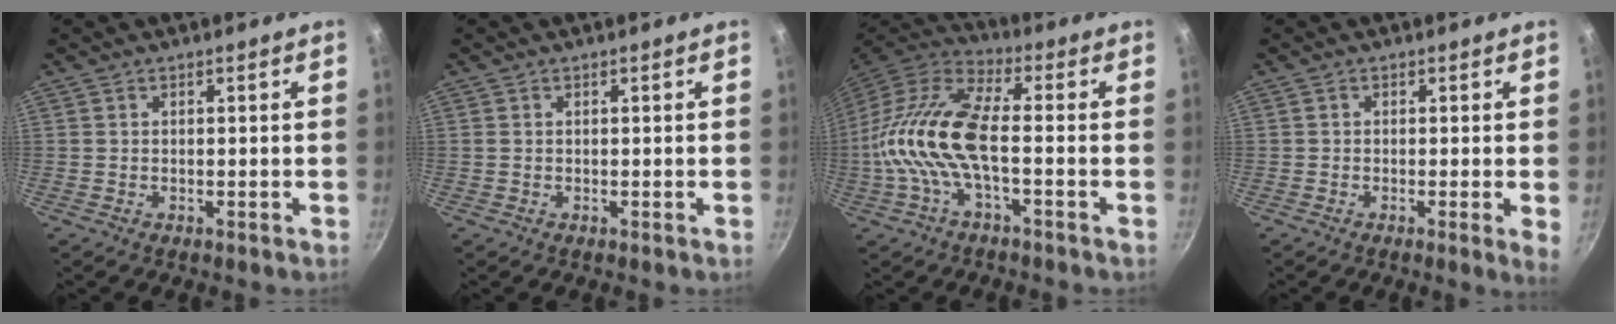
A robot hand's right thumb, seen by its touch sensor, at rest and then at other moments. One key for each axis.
{"total": 0.0}
{"total": 15.5, "fx": -2.3, "fy": 6.2, "fz": 14.0, "tx": -0.285, "ty": 0.033, "tz": -0.061}
{"total": 2.5, "fx": -0.2, "fy": 0.3, "fz": 2.5, "tx": -0.037, "ty": -0.008, "tz": -0.008}